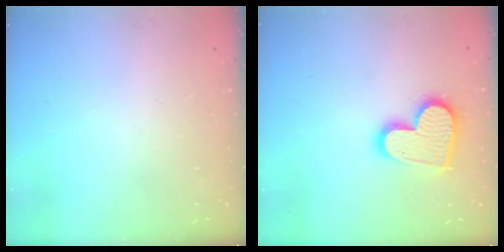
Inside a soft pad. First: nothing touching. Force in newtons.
{"total": 14.9, "press": 14.8, "slide": 1.1}